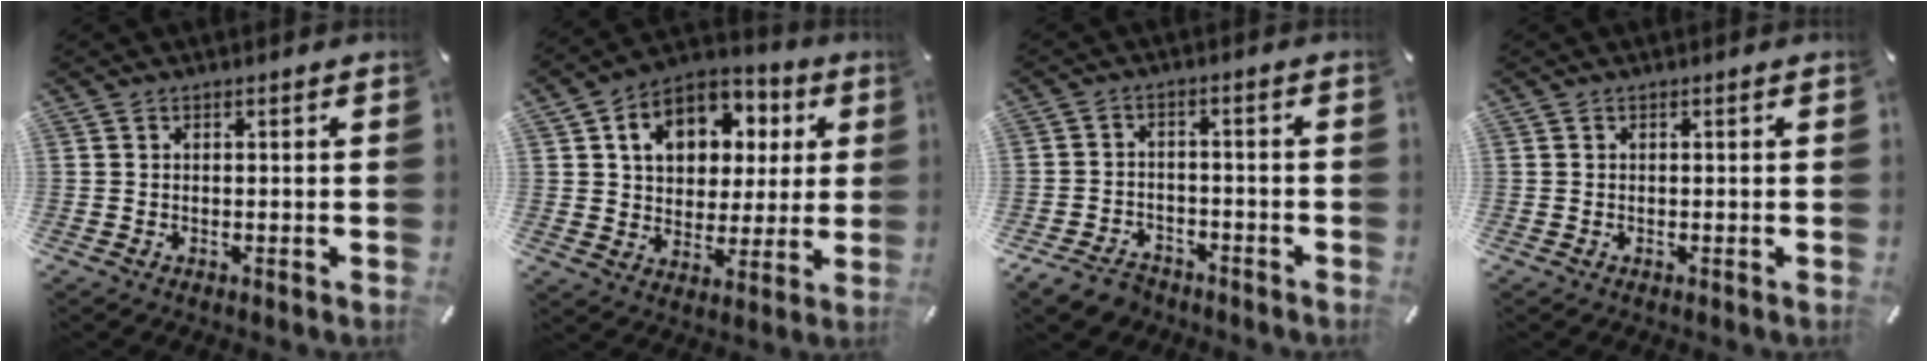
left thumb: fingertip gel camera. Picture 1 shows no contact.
{"total": 12.7, "force": [4.5, 10.1, 6.1], "torque": [-0.105, -0.015, 0.085]}
{"total": 5.3, "force": [-3.9, 3.1, 1.8], "torque": [-0.044, 0.018, -0.077]}
{"total": 0.0}